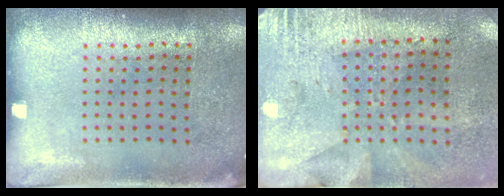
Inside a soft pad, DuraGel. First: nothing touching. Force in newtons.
{"total": 2.8, "press": 2.2, "slide": 1.6}